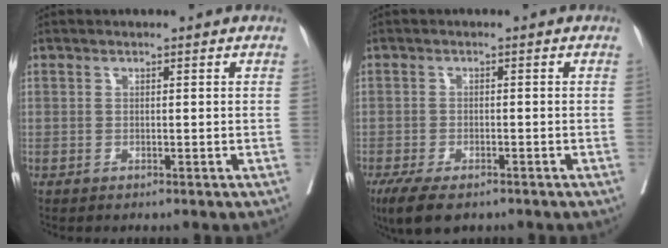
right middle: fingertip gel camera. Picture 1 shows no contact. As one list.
[{"total": 6.8, "force": [-4.8, 2.3, 4.2], "torque": [-0.071, -0.014, -0.075]}]